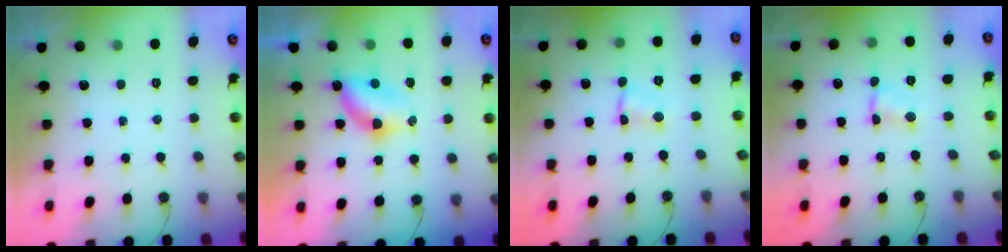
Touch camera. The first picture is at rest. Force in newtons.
{"total": 7.8, "press": 6.5, "slide": 4.3}
{"total": 1.7, "press": 1.6, "slide": 0.5}
{"total": 1.4, "press": 1.4, "slide": 0.2}